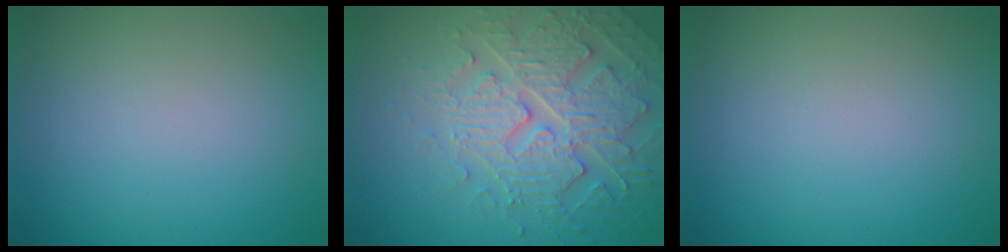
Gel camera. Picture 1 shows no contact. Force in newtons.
{"total": 5.2, "press": 5.0, "slide": 1.4}
{"total": 0.0}